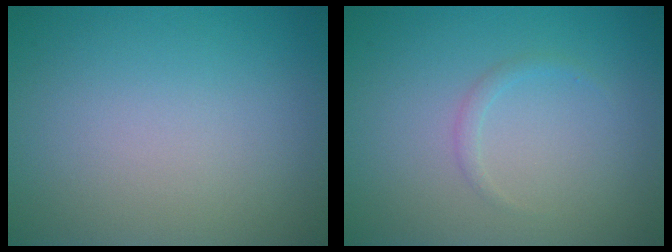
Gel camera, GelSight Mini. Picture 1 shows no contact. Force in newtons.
{"total": 0.8, "press": 0.8, "slide": 0.1}